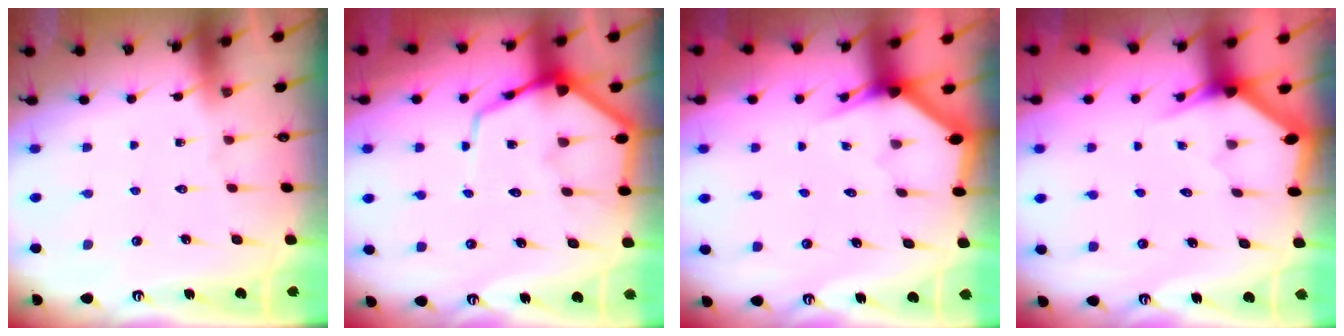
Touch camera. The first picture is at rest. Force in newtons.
{"total": 10.5, "press": 10.4, "slide": 1.1}
{"total": 2.9, "press": 2.9, "slide": 0.1}
{"total": 3.1, "press": 3.1, "slide": 0.2}